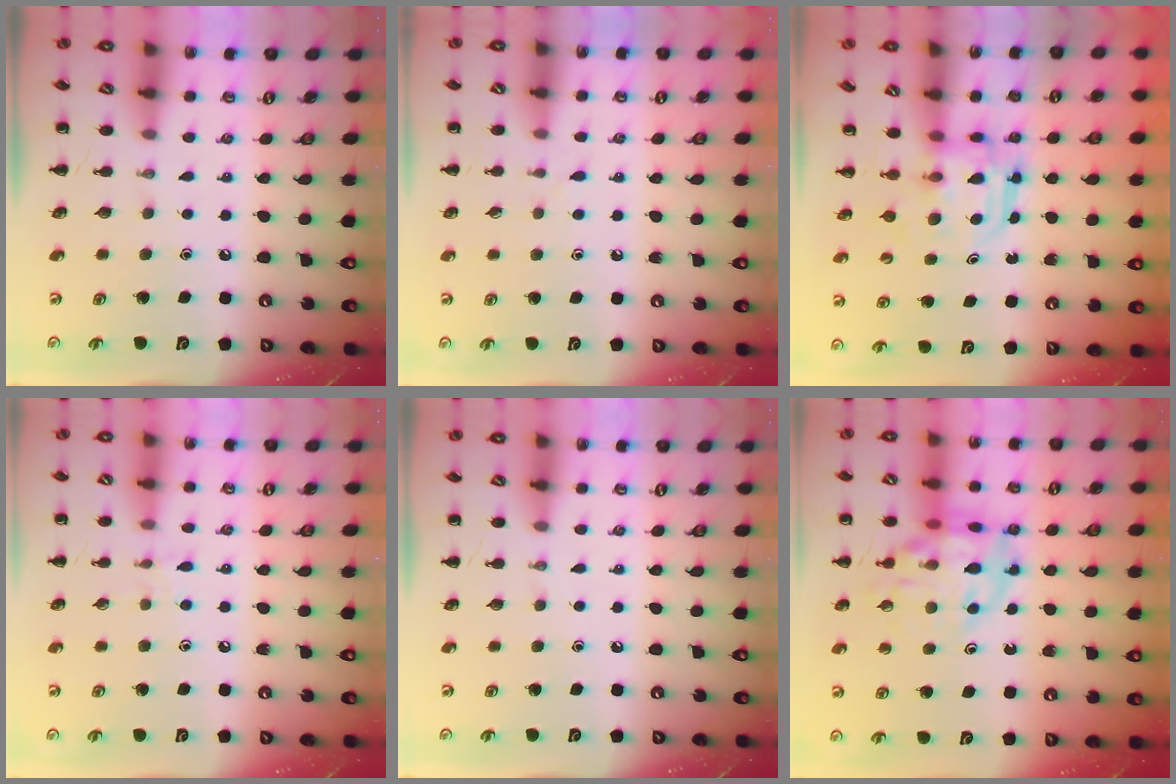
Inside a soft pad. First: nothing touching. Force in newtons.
{"total": 3.6, "press": 3.4, "slide": 1.3}
{"total": 3.1, "press": 3.1, "slide": 0.2}
{"total": 5.1, "press": 4.7, "slide": 2.0}
{"total": 0.0}
{"total": 14.6, "press": 14.3, "slide": 2.7}